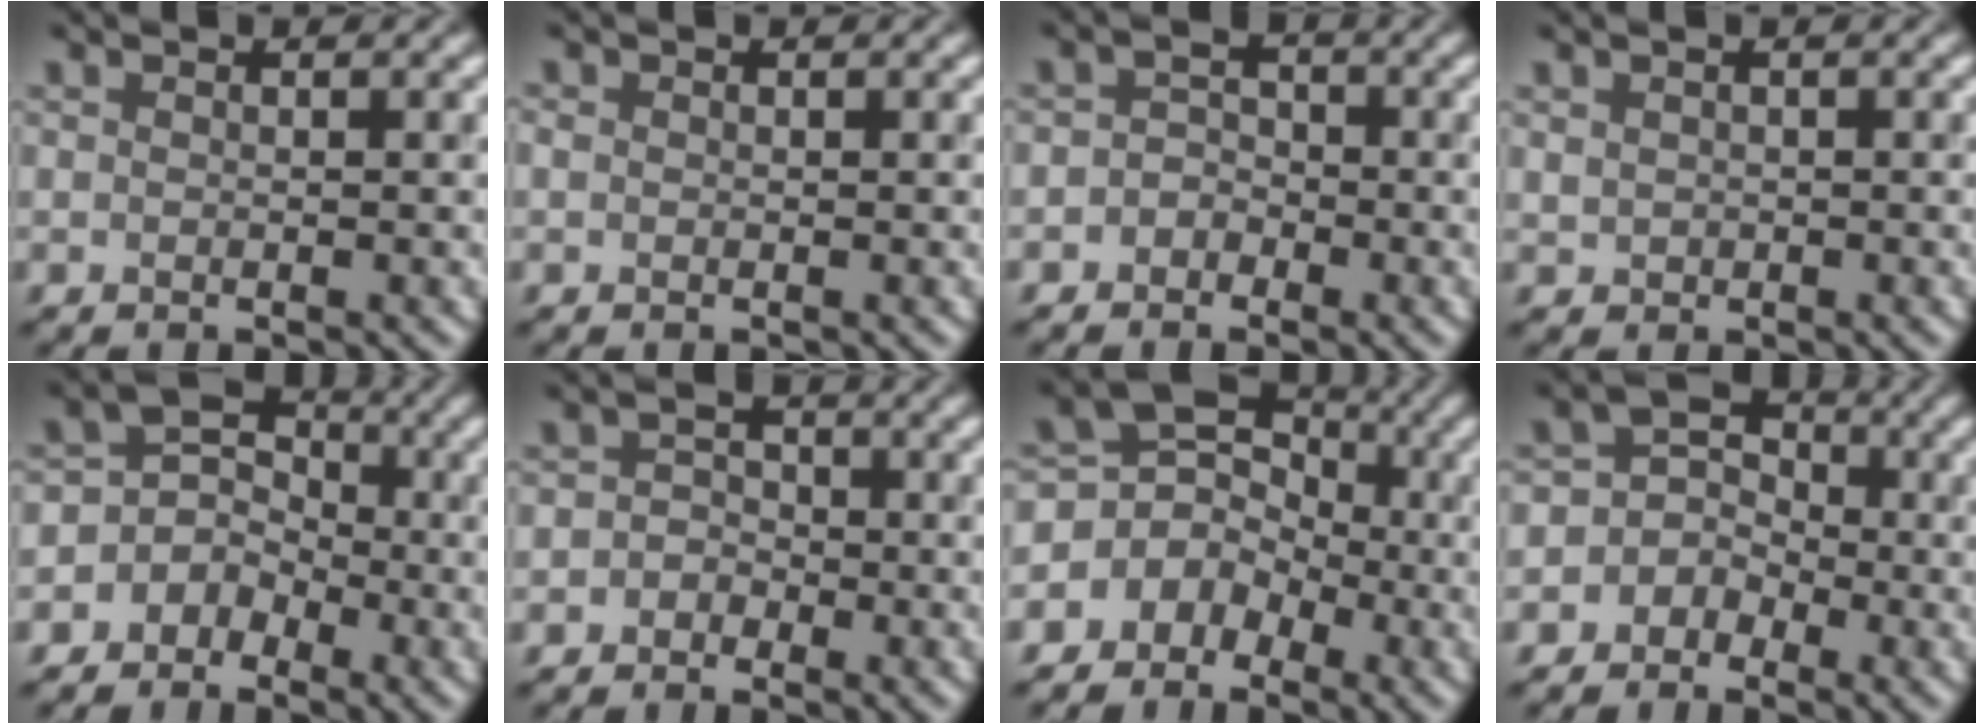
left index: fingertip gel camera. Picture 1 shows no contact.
{"total": 0.0}
{"total": 1.5, "force": [-1.1, 1.0, 0.3], "torque": [0.013, 0.002, -0.030]}
{"total": 0.7, "force": [0.2, 0.6, 0.3], "torque": [-0.005, 0.001, 0.007]}
{"total": 3.6, "force": [-1.6, 3.1, 1.0], "torque": [0.016, 0.011, -0.047]}
{"total": 1.7, "force": [-1.0, 1.3, 0.4], "torque": [0.023, 0.002, -0.027]}
{"total": 5.1, "force": [-1.7, 4.4, 1.9], "torque": [0.005, 0.005, -0.046]}
{"total": 3.7, "force": [-1.2, 3.3, 0.9], "torque": [0.019, 0.025, -0.042]}